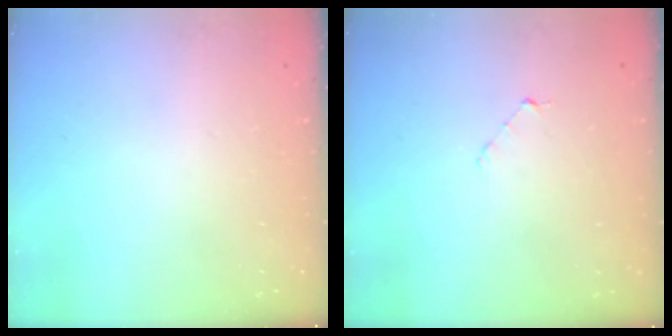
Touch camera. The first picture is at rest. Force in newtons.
{"total": 3.0, "press": 3.0, "slide": 0.3}